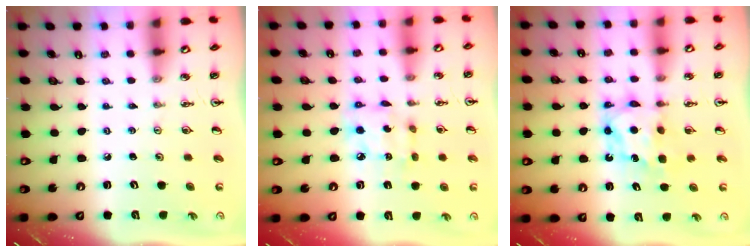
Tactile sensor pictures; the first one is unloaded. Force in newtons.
{"total": 7.8, "press": 7.8, "slide": 0.5}
{"total": 6.7, "press": 6.7, "slide": 0.5}